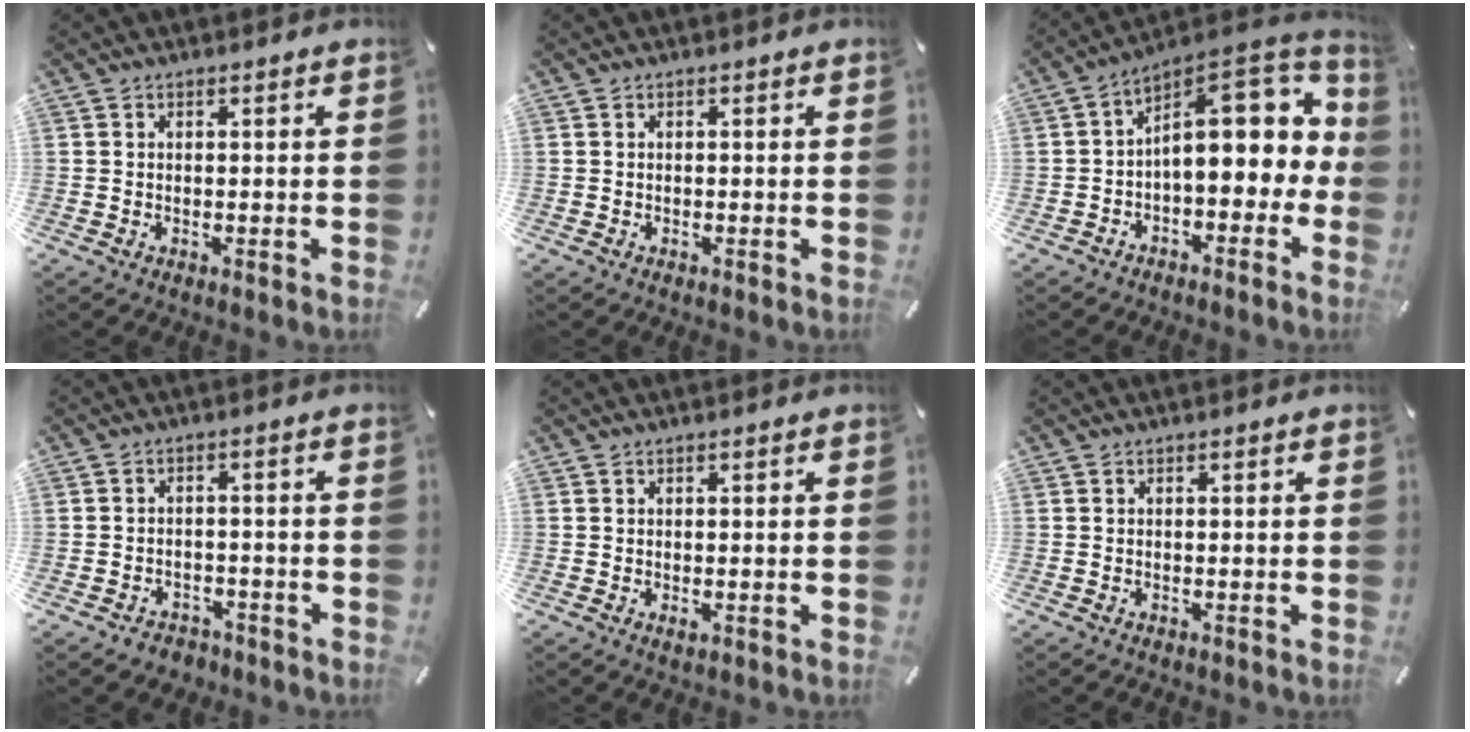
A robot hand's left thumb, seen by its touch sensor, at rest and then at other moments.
{"total": 0.0}
{"total": 14.0, "force": [3.3, 7.6, 11.2], "torque": [-0.137, -0.036, 0.052]}
{"total": 3.0, "force": [-2.2, 2.0, 0.5], "torque": [-0.008, 0.012, -0.044]}
{"total": 0.7, "force": [0.0, 0.2, 0.6], "torque": [-0.012, -0.002, 0.000]}
{"total": 0.0}